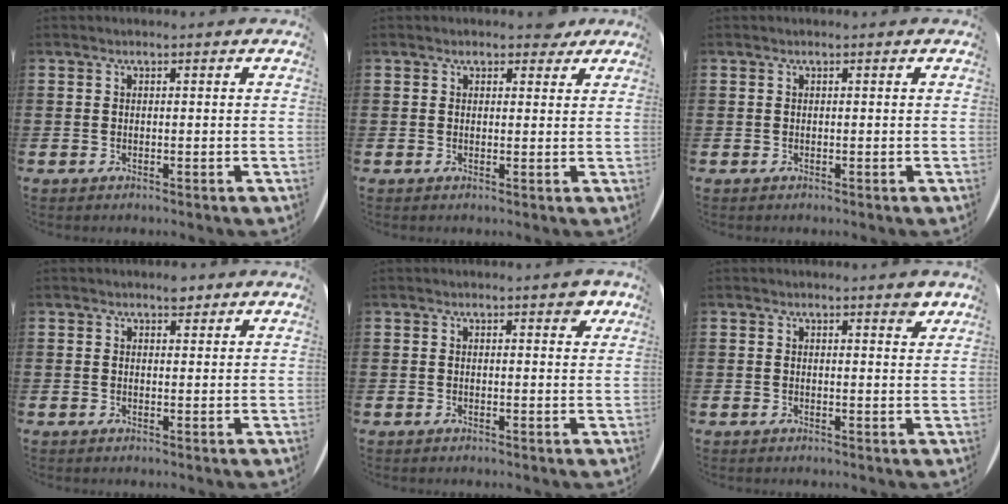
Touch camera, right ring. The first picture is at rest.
{"total": 1.7, "force": [1.4, 0.8, 0.5], "torque": [-0.003, 0.006, 0.022]}
{"total": 0.0}
{"total": 1.4, "force": [1.2, 0.7, 0.4], "torque": [0.000, 0.001, 0.020]}
{"total": 1.4, "force": [0.9, 0.6, 0.9], "torque": [-0.011, 0.004, 0.012]}
{"total": 1.5, "force": [1.3, 0.3, 0.8], "torque": [-0.007, 0.001, 0.021]}